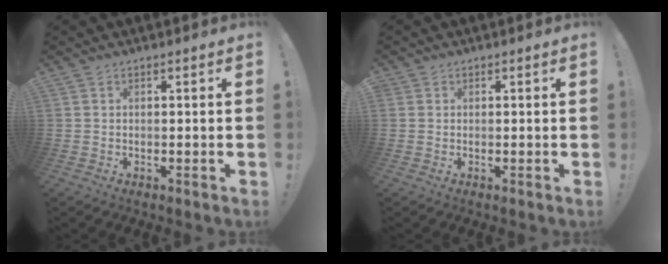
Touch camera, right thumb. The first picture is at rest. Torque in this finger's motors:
{"motor_torque": [0.44, 2.45, 0.31, -0.06, 0.07]}